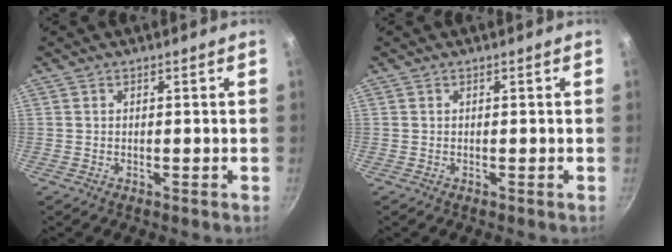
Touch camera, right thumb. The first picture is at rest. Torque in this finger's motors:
{"motor_torque": [-0.10, 0.10, 0.00, 0.00, 0.00]}